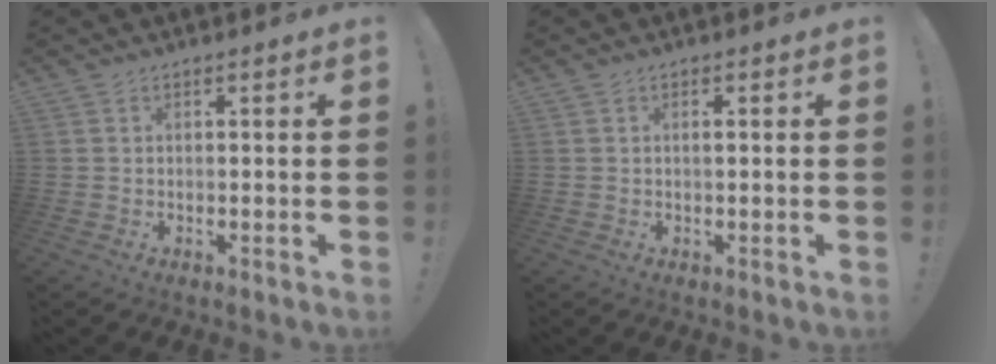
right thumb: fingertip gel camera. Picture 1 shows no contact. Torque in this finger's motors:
{"motor_torque": [-0.42, -0.15, -0.55, 0.18, 0.07]}